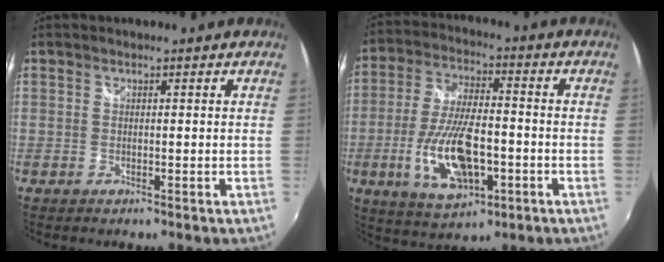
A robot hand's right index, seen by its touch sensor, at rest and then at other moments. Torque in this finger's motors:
{"motor_torque": [0.51, -0.22, 0.42, 0.21]}